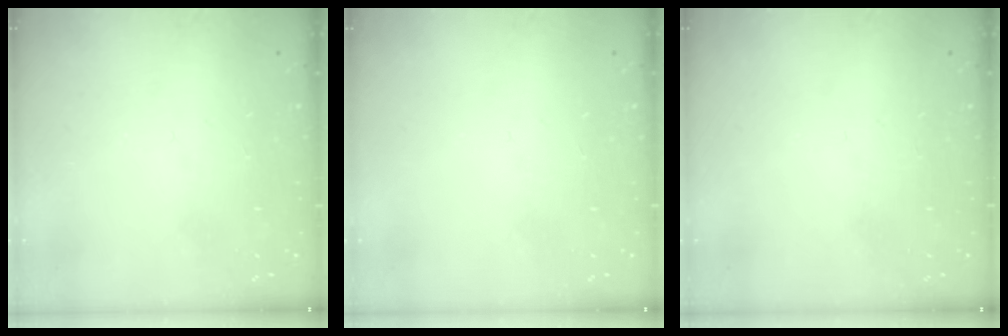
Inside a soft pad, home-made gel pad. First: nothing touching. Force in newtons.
{"total": 0.0}
{"total": 0.0}